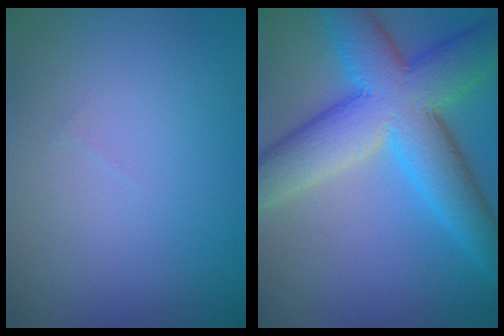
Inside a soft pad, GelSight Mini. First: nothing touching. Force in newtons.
{"total": 10.6, "press": 10.6, "slide": 0.4}